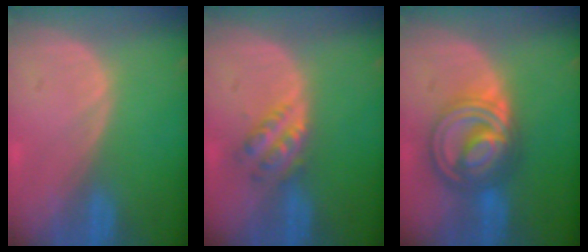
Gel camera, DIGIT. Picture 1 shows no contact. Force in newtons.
{"total": 4.6, "press": 4.1, "slide": 2.2}
{"total": 9.0, "press": 9.0, "slide": 0.7}